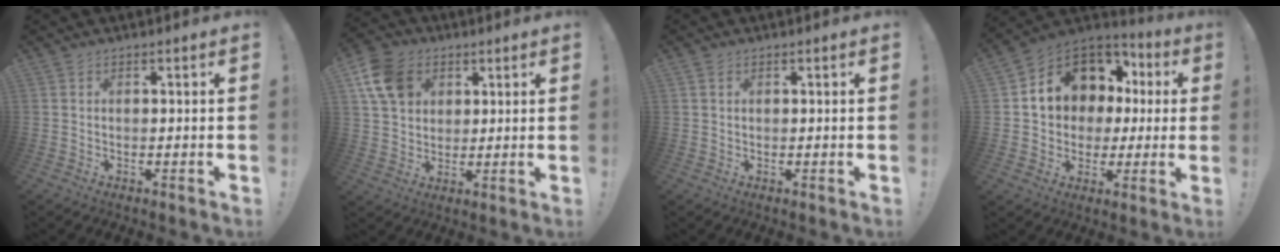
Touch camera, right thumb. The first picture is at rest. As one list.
[{"total": 12.6, "force": [5.2, 9.9, 5.9], "torque": [-0.100, -0.014, 0.105]}, {"total": 1.1, "force": [0.5, 0.9, 0.4], "torque": [-0.002, 0.000, 0.009]}, {"total": 11.9, "force": [4.1, 10.0, 5.0], "torque": [-0.073, -0.030, 0.091]}]